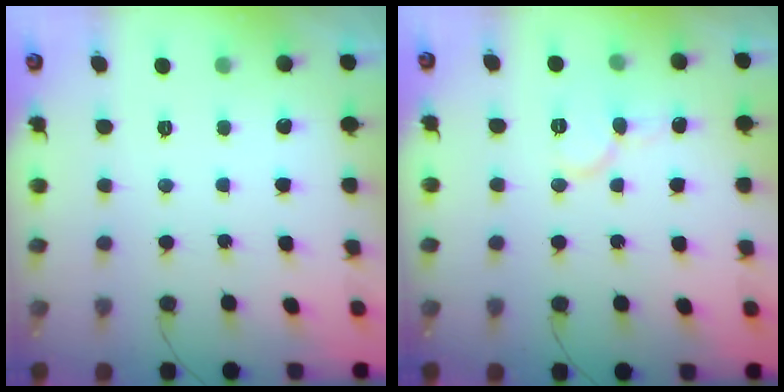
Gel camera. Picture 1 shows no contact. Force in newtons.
{"total": 7.3, "press": 7.2, "slide": 0.7}